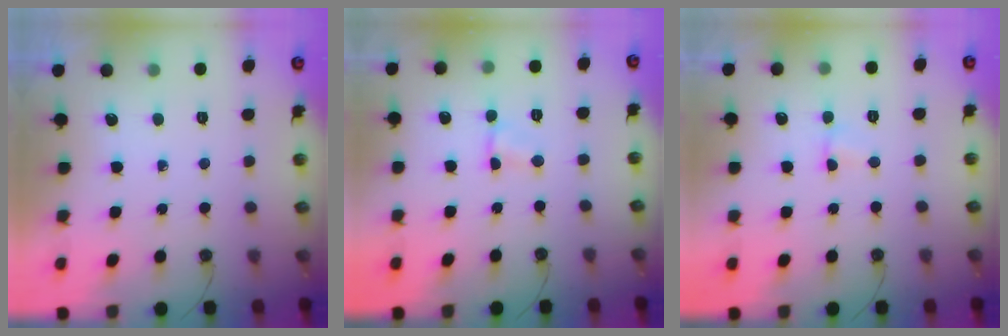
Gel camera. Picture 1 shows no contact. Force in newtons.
{"total": 1.5, "press": 1.5, "slide": 0.2}
{"total": 1.1, "press": 1.0, "slide": 0.3}